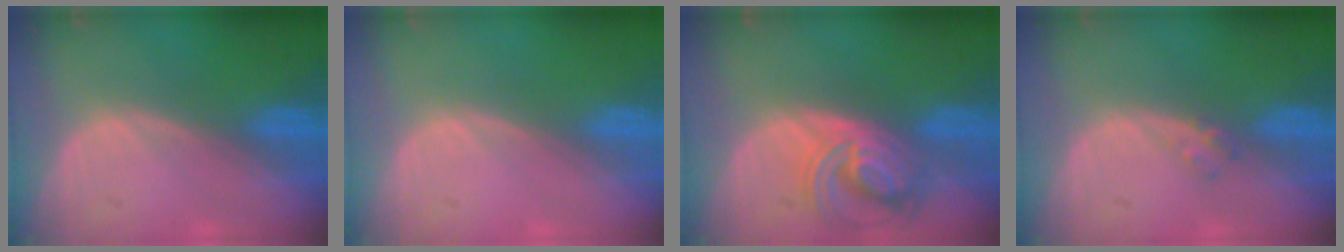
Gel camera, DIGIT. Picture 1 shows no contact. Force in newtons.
{"total": 0.0}
{"total": 7.8, "press": 6.9, "slide": 3.8}
{"total": 1.2, "press": 1.2, "slide": 0.2}